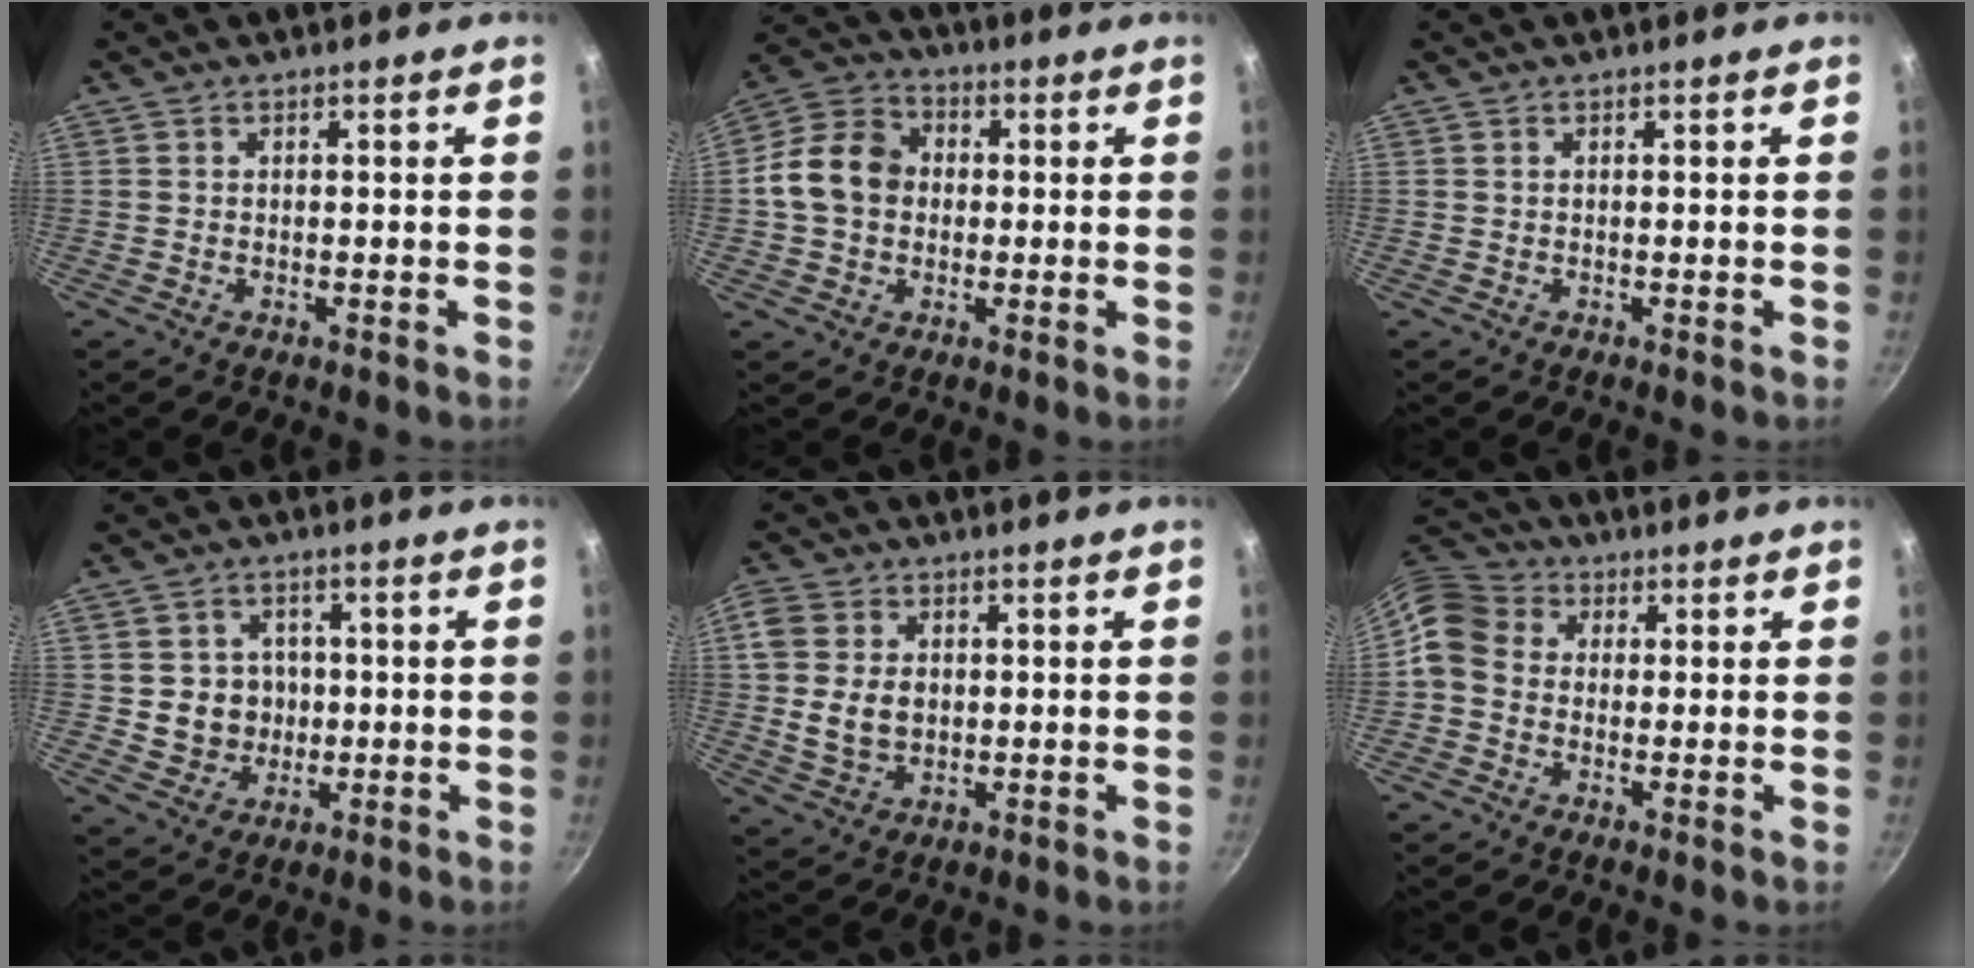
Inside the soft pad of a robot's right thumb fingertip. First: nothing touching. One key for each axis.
{"total": 11.3, "fx": 0.0, "fy": 9.3, "fz": 6.5, "tx": -0.086, "ty": 0.021, "tz": -0.019}
{"total": 0.0}
{"total": 7.1, "fx": -0.1, "fy": 6.8, "fz": 2.1, "tx": 0.002, "ty": 0.011, "tz": 0.005}
{"total": 8.5, "fx": 0.1, "fy": 6.5, "fz": 5.5, "tx": -0.094, "ty": -0.001, "tz": -0.001}
{"total": 8.1, "fx": 0.2, "fy": 6.8, "fz": 4.3, "tx": -0.061, "ty": 0.022, "tz": -0.018}